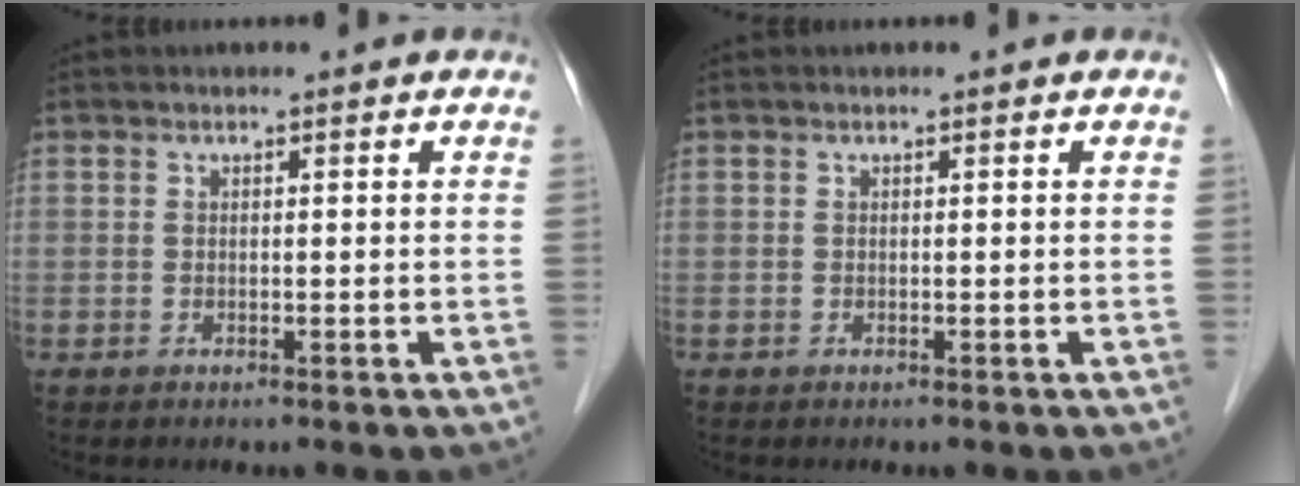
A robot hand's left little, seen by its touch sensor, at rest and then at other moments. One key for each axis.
{"total": 0.0}